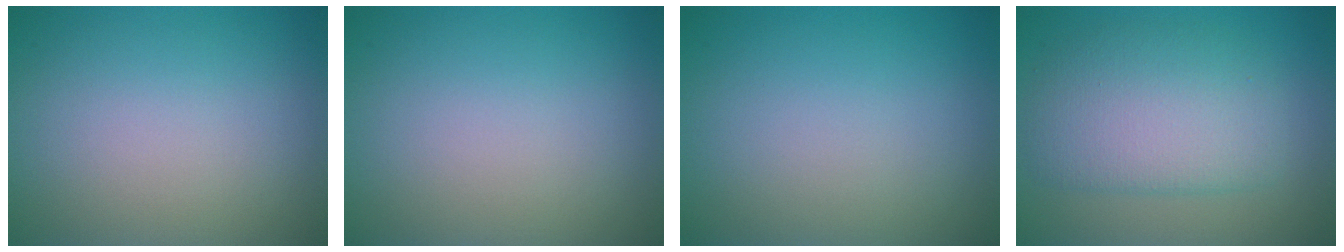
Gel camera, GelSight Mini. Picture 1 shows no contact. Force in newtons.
{"total": 0.0}
{"total": 0.0}
{"total": 5.6, "press": 5.6, "slide": 0.2}